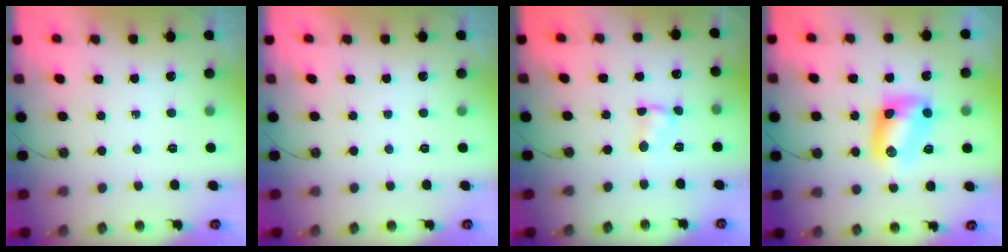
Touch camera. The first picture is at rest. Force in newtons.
{"total": 0.0}
{"total": 1.6, "press": 1.6, "slide": 0.2}
{"total": 9.0, "press": 9.0, "slide": 0.4}